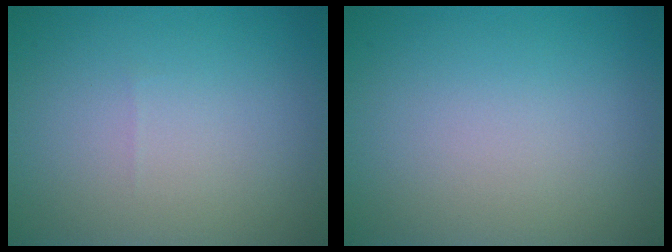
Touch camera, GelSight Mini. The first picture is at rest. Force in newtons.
{"total": 0.0}